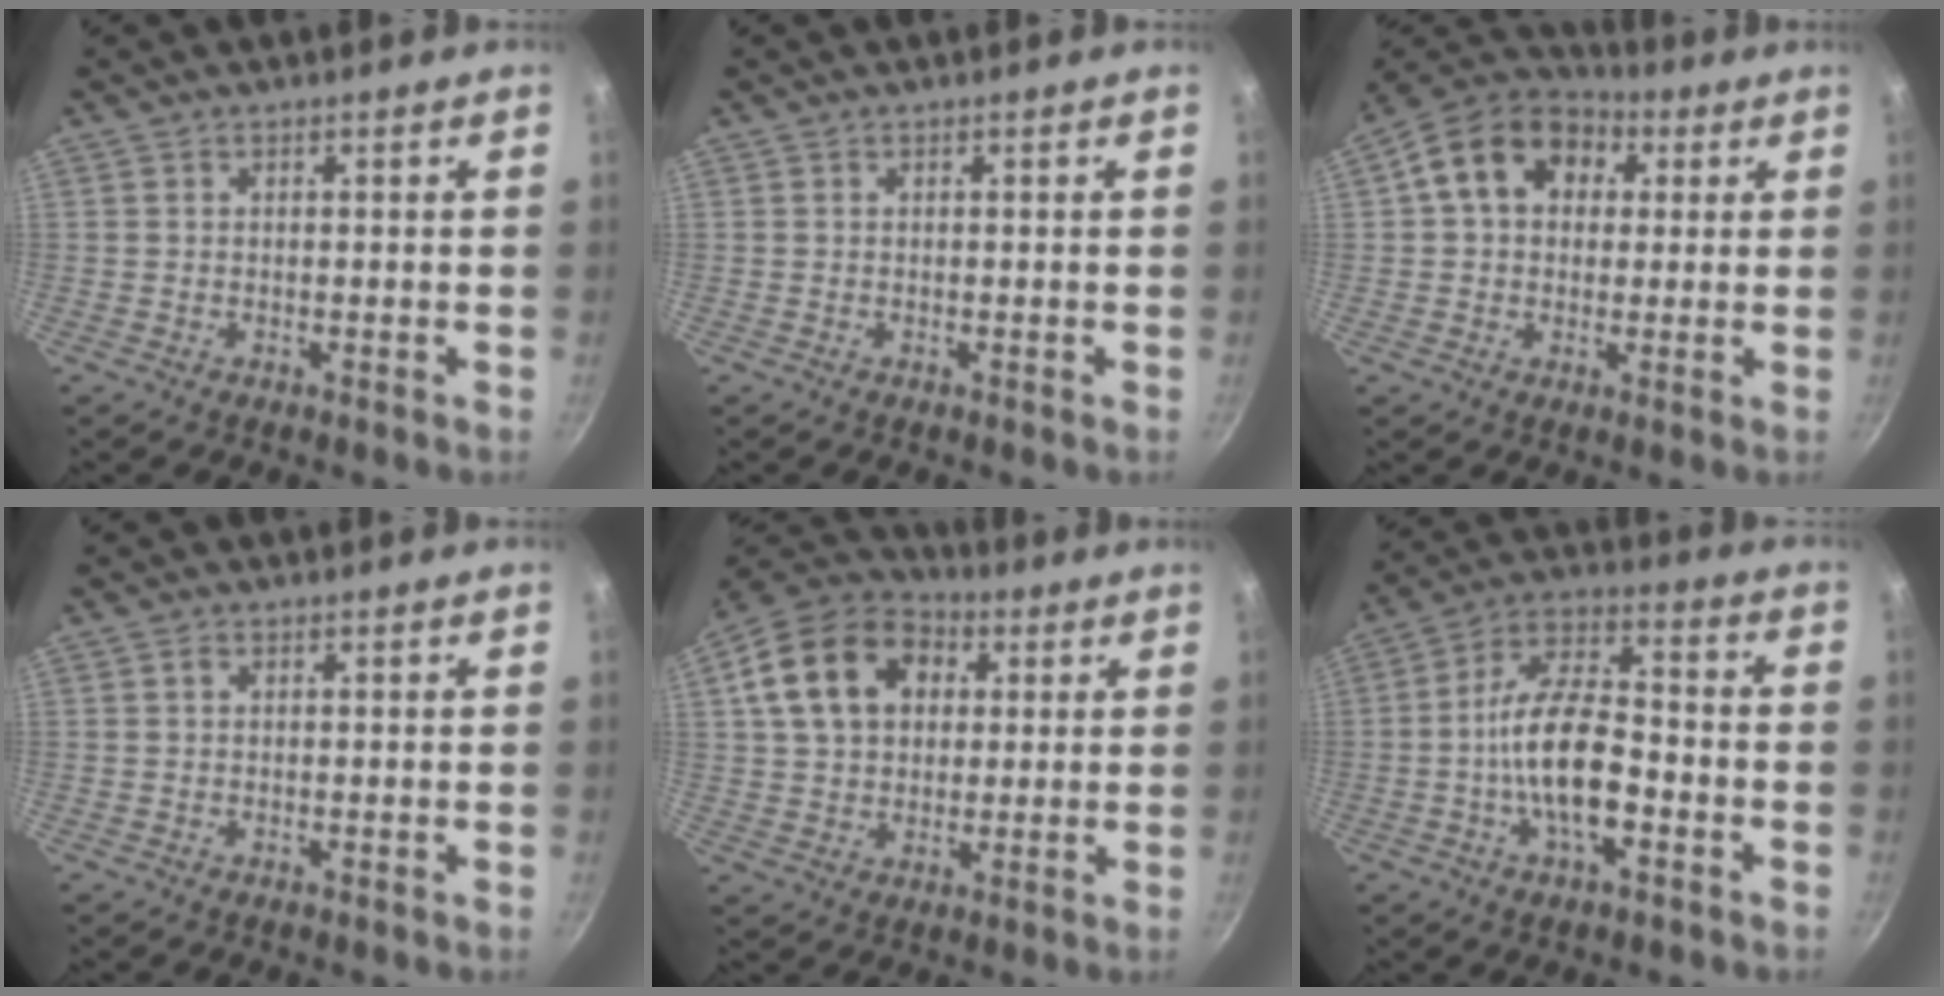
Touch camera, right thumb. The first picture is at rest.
{"total": 0.0}
{"total": 14.9, "force": [3.9, 11.4, 8.7], "torque": [-0.125, 0.026, 0.045]}
{"total": 0.9, "force": [0.3, 0.7, 0.6], "torque": [-0.009, 0.005, 0.003]}
{"total": 17.6, "force": [4.9, 13.0, 10.9], "torque": [-0.177, 0.022, 0.071]}
{"total": 14.2, "force": [-3.7, 6.6, 12.0], "torque": [-0.202, 0.040, -0.078]}